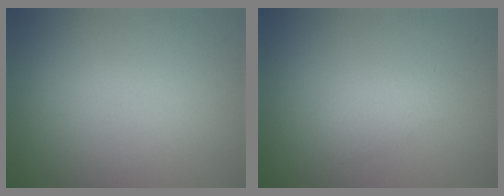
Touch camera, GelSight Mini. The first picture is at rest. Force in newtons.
{"total": 1.4, "press": 1.4, "slide": 0.1}